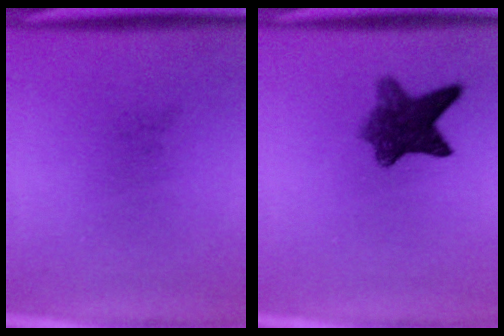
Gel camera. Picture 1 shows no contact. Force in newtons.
{"total": 7.1}